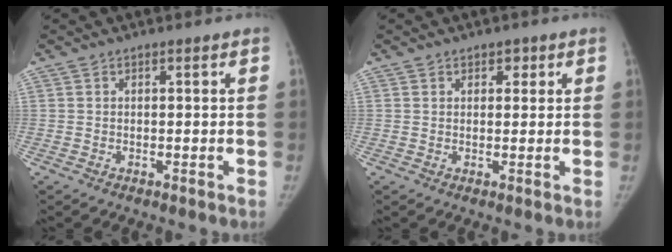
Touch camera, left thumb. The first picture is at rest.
{"total": 1.9, "force": [1.0, 1.4, 0.8], "torque": [0.007, -0.003, 0.010]}